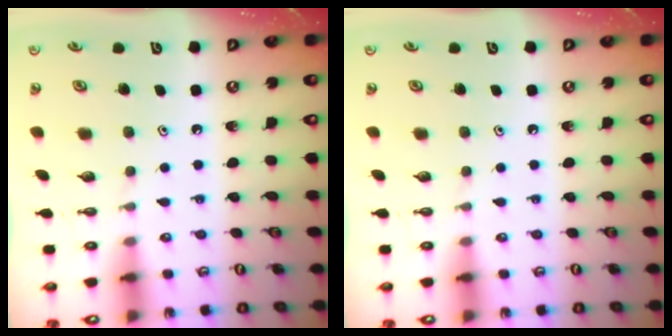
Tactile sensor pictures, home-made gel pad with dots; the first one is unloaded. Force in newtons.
{"total": 0.0}